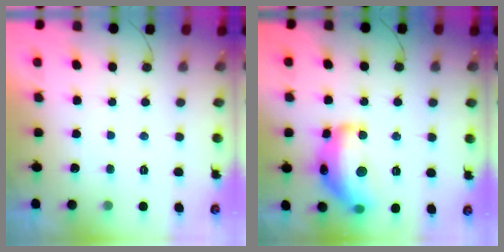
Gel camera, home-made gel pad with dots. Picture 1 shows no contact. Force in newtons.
{"total": 20.0, "press": 20.0, "slide": 1.1}